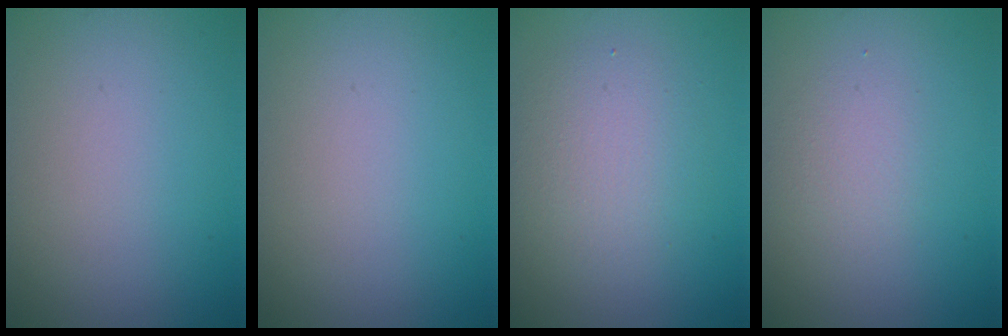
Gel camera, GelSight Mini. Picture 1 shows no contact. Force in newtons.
{"total": 0.0}
{"total": 3.6, "press": 3.6, "slide": 0.1}
{"total": 1.7, "press": 1.7, "slide": 0.0}